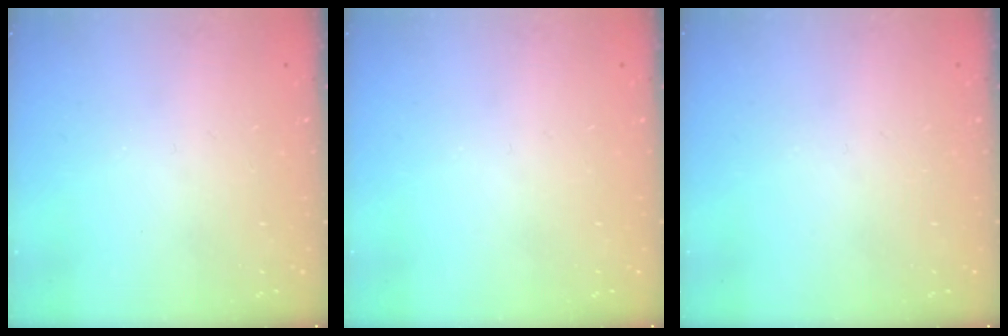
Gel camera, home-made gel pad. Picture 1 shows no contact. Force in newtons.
{"total": 0.0}
{"total": 0.0}